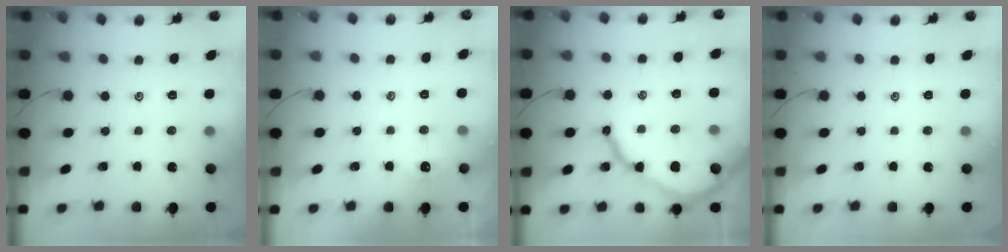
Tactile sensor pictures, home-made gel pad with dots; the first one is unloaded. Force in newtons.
{"total": 2.4, "press": 2.4, "slide": 0.3}
{"total": 11.9, "press": 11.8, "slide": 1.3}
{"total": 0.0}